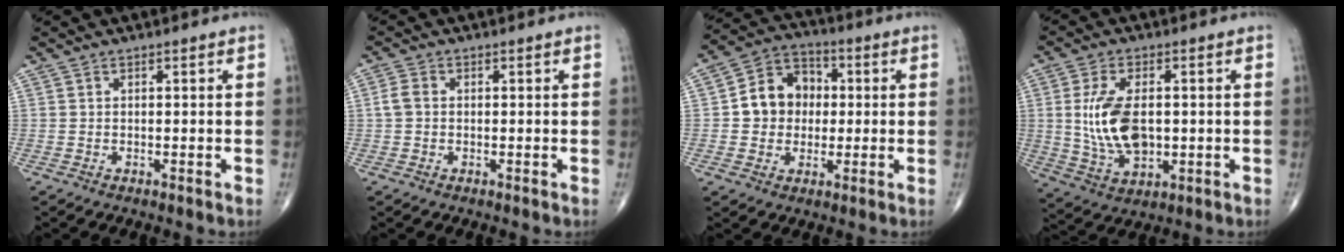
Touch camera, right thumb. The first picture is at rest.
{"total": 2.6, "force": [0.0, 2.0, 1.7], "torque": [-0.037, 0.006, -0.003]}
{"total": 10.6, "force": [0.4, 9.0, 5.5], "torque": [-0.058, 0.022, -0.003]}
{"total": 11.9, "force": [0.5, 6.7, 9.8], "torque": [-0.187, -0.008, 0.020]}